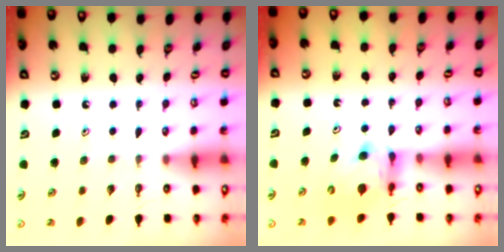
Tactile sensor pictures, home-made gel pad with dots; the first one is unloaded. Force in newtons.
{"total": 6.1, "press": 6.1, "slide": 0.4}